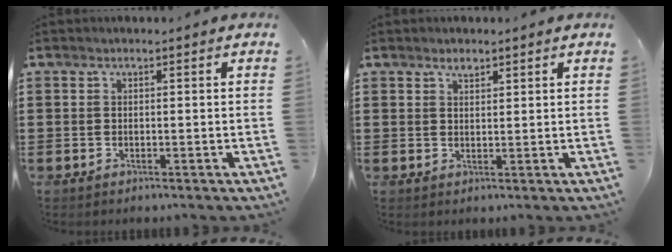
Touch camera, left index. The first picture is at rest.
{"total": 1.6, "force": [1.2, 0.8, 0.7], "torque": [-0.017, 0.003, 0.022]}